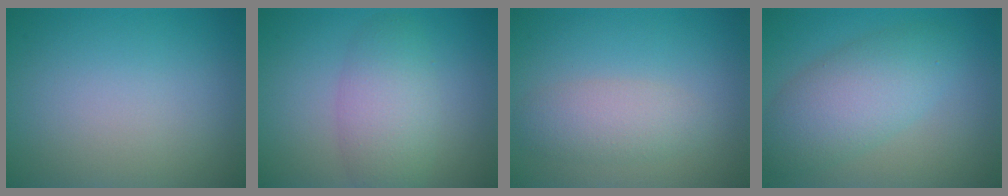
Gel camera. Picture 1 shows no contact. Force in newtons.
{"total": 4.2, "press": 4.2, "slide": 0.2}
{"total": 2.7, "press": 2.7, "slide": 0.2}
{"total": 5.6, "press": 5.6, "slide": 0.2}